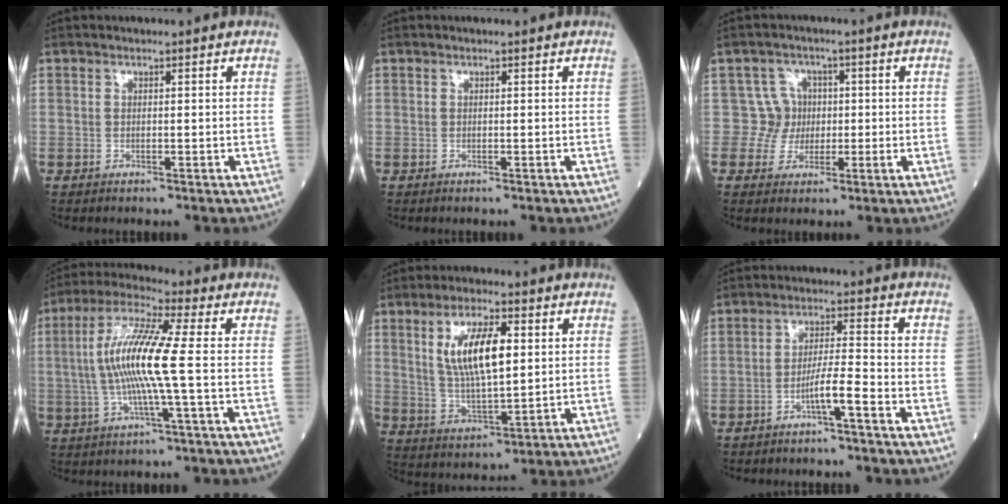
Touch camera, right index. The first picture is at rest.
{"total": 0.0}
{"total": 4.2, "force": [0.1, 4.2, -0.2], "torque": [0.021, 0.010, -0.002]}
{"total": 11.8, "force": [-0.3, 0.2, 11.8], "torque": [-0.240, 0.009, -0.014]}
{"total": 10.8, "force": [2.9, 3.1, 9.9], "torque": [-0.197, 0.003, 0.060]}
{"total": 4.6, "force": [-2.5, -0.3, 3.9], "torque": [-0.069, 0.008, -0.047]}